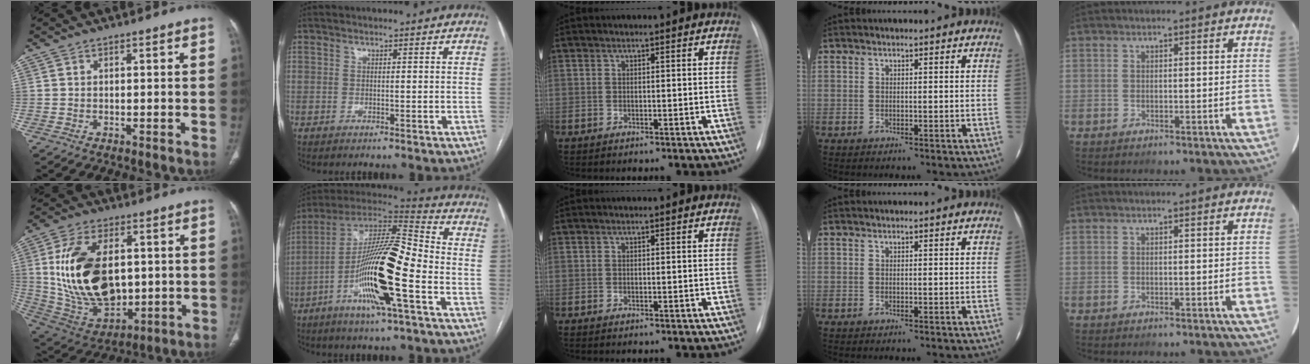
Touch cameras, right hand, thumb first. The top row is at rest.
{"thumb": {"total": 22.2, "force": [2.0, 13.5, 17.5], "torque": [-0.306, -0.016, 0.056]}, "index": {"total": 19.3, "force": [-6.5, 1.6, 18.1], "torque": [-0.351, -0.008, -0.122]}}